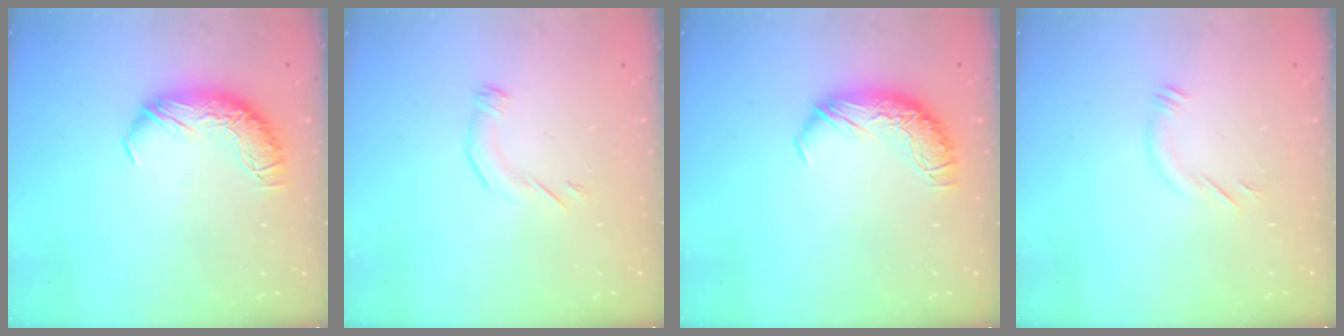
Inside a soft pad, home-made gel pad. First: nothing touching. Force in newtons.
{"total": 4.5, "press": 4.4, "slide": 0.7}
{"total": 0.0}
{"total": 5.4, "press": 5.3, "slide": 1.2}